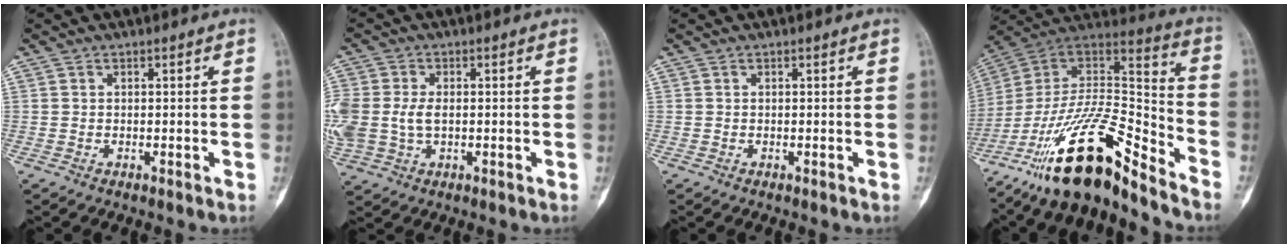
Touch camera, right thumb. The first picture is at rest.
{"total": 12.5, "force": [-0.1, 8.8, 8.9], "torque": [-0.247, 0.002, 0.010]}
{"total": 0.0}
{"total": 22.8, "force": [-16.6, 6.0, 14.6], "torque": [-0.275, 0.094, -0.295]}